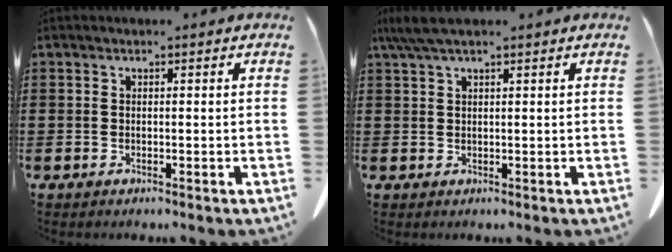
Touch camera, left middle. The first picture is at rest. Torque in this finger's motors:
{"motor_torque": [0.74, -0.55, 0.11, 0.08]}